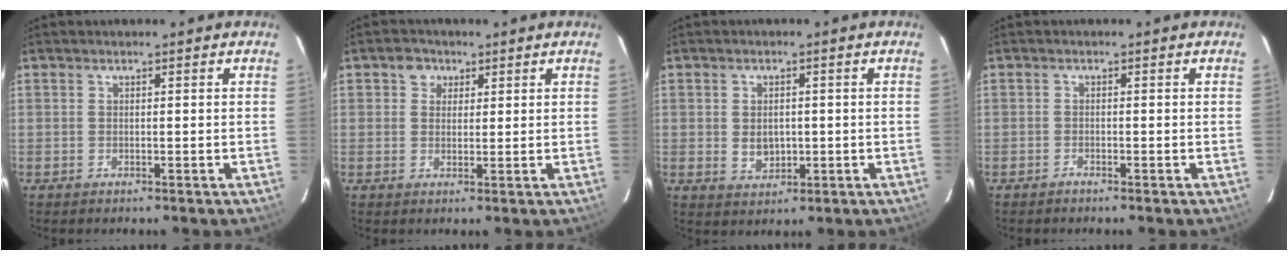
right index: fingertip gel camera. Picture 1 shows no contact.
{"total": 3.1, "force": [1.4, 2.7, 0.6], "torque": [-0.001, 0.011, 0.022]}
{"total": 4.2, "force": [-0.1, 3.2, 2.7], "torque": [-0.046, -0.002, 0.005]}
{"total": 0.6, "force": [-0.6, 0.0, 0.1], "torque": [-0.002, -0.002, -0.014]}